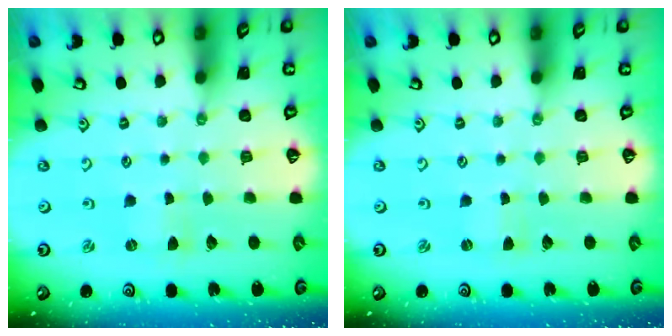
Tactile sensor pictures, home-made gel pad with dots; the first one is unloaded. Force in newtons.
{"total": 0.0}